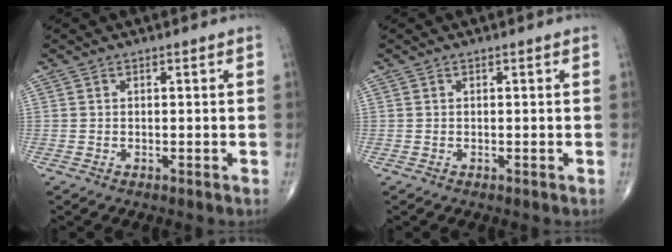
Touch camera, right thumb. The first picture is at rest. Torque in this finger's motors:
{"motor_torque": [0.08, 0.07, -0.03, -0.01, 0.02]}